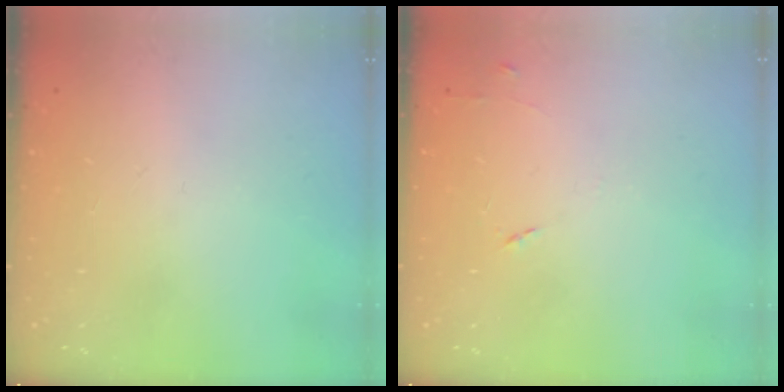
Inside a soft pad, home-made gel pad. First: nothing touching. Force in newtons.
{"total": 5.3, "press": 5.2, "slide": 0.8}